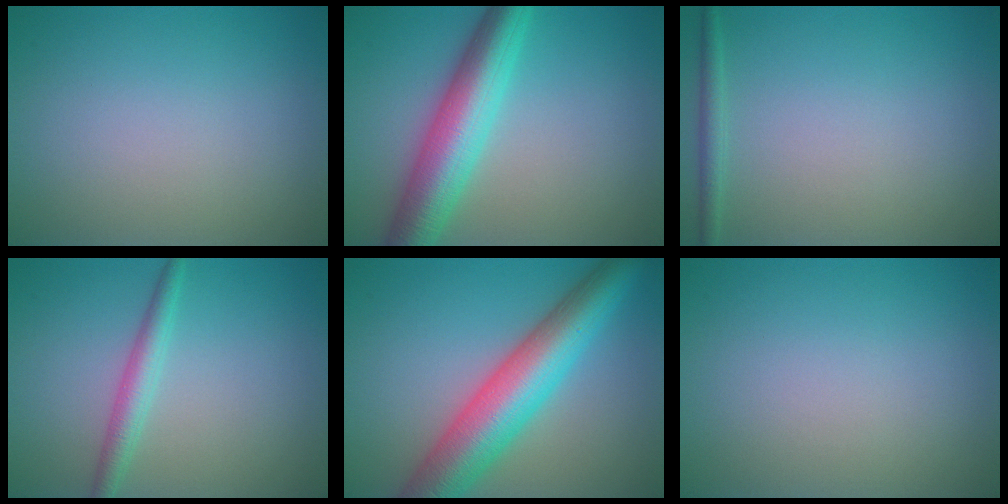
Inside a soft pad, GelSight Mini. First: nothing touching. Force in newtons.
{"total": 7.5, "press": 7.5, "slide": 0.1}
{"total": 1.3, "press": 1.3, "slide": 0.1}
{"total": 2.4, "press": 2.4, "slide": 0.1}
{"total": 9.0, "press": 9.0, "slide": 0.2}
{"total": 0.0}